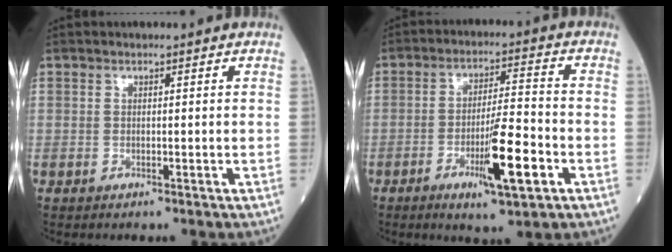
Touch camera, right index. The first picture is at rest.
{"total": 10.0, "force": [-4.0, 1.1, 9.1], "torque": [-0.152, -0.009, -0.065]}